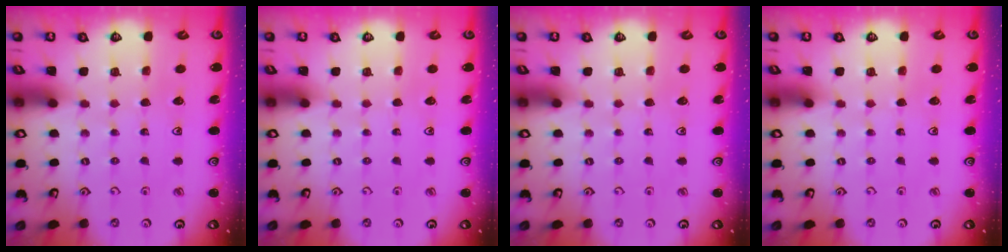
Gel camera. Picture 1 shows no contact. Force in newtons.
{"total": 0.0}
{"total": 0.0}
{"total": 0.0}